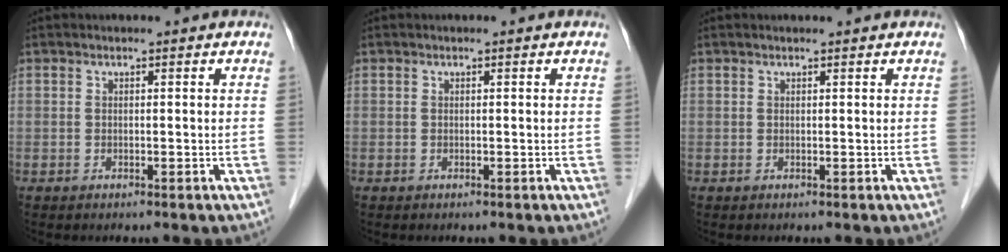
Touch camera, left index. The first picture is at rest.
{"total": 0.0}
{"total": 0.9, "force": [0.9, 0.0, 0.3], "torque": [-0.007, 0.012, 0.015]}